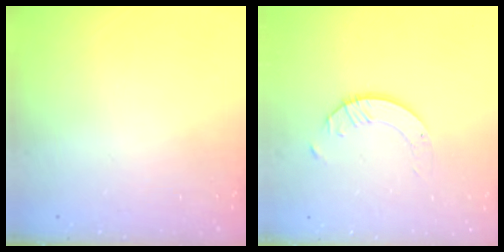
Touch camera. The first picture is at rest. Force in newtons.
{"total": 2.3, "press": 2.3, "slide": 0.2}